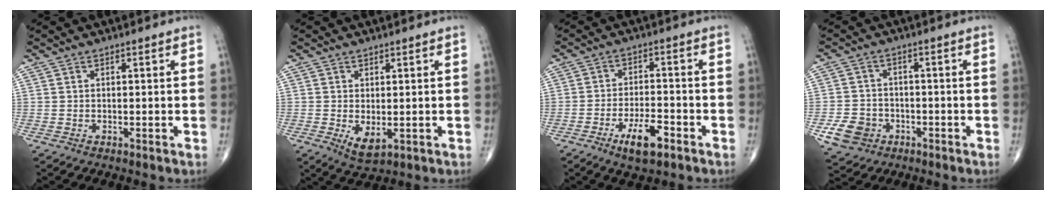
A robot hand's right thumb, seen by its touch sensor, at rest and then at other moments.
{"total": 3.9, "force": [-0.6, 1.9, 3.4], "torque": [-0.054, -0.012, 0.001]}
{"total": 7.4, "force": [-4.1, 2.6, 5.6], "torque": [-0.096, 0.019, -0.067]}
{"total": 6.8, "force": [-2.8, 5.7, 2.5], "torque": [-0.034, 0.014, -0.043]}